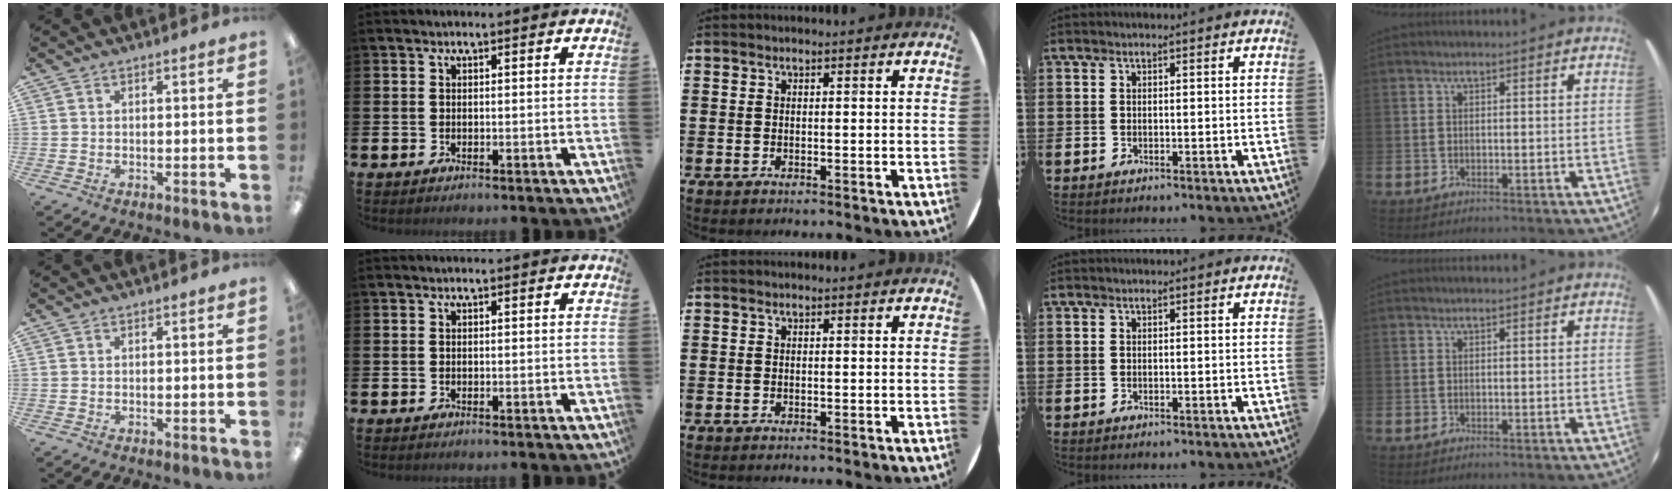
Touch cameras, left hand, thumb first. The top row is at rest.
{}